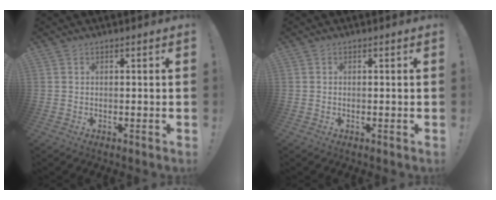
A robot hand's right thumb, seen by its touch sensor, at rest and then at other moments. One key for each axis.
{"total": 0.0}